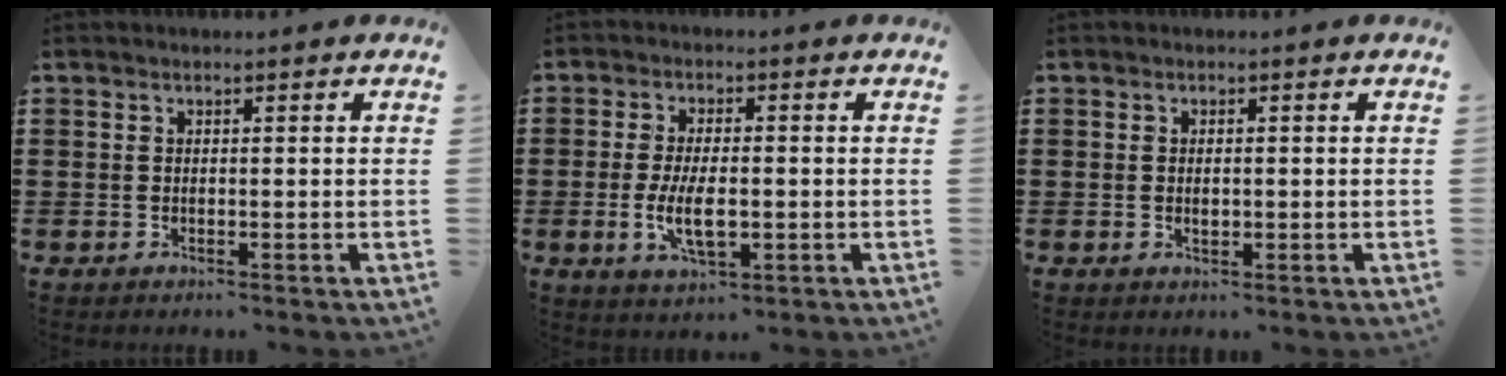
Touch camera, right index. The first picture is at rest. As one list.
[{"total": 6.3, "force": [-1.1, 2.7, 5.6], "torque": [-0.108, -0.006, -0.025]}, {"total": 1.3, "force": [0.0, 0.6, 1.2], "torque": [-0.022, 0.004, -0.001]}]